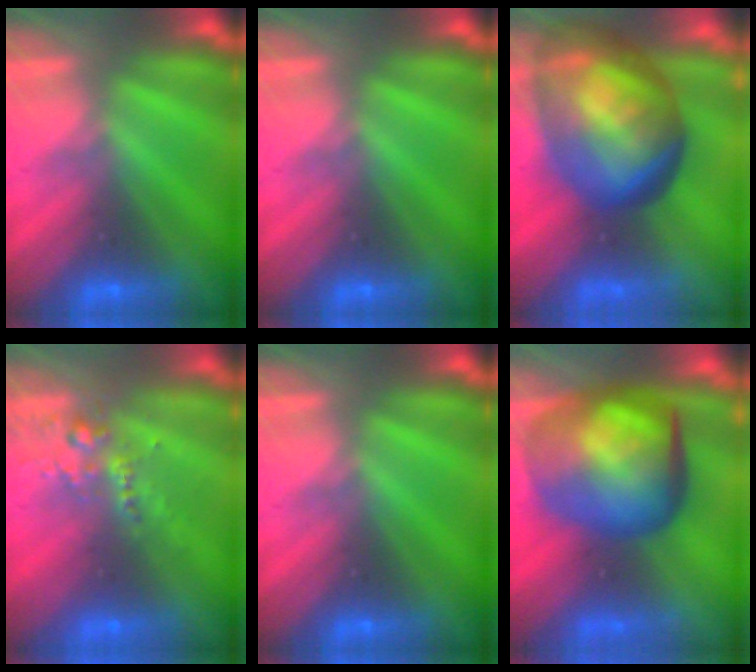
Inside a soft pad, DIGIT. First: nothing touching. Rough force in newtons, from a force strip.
{"total": 0.0}
{"total": 7.3}
{"total": 2.6}
{"total": 0.0}
{"total": 7.5}